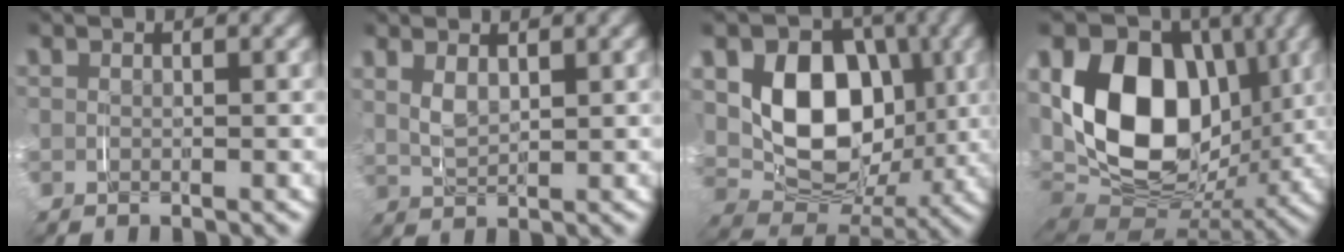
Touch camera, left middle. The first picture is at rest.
{"total": 2.6, "force": [1.0, 1.6, 1.8], "torque": [-0.049, -0.008, 0.024]}
{"total": 11.9, "force": [0.9, 9.0, 7.8], "torque": [-0.153, -0.022, 0.016]}
{"total": 15.0, "force": [1.5, 10.3, 10.7], "torque": [-0.200, -0.014, 0.019]}